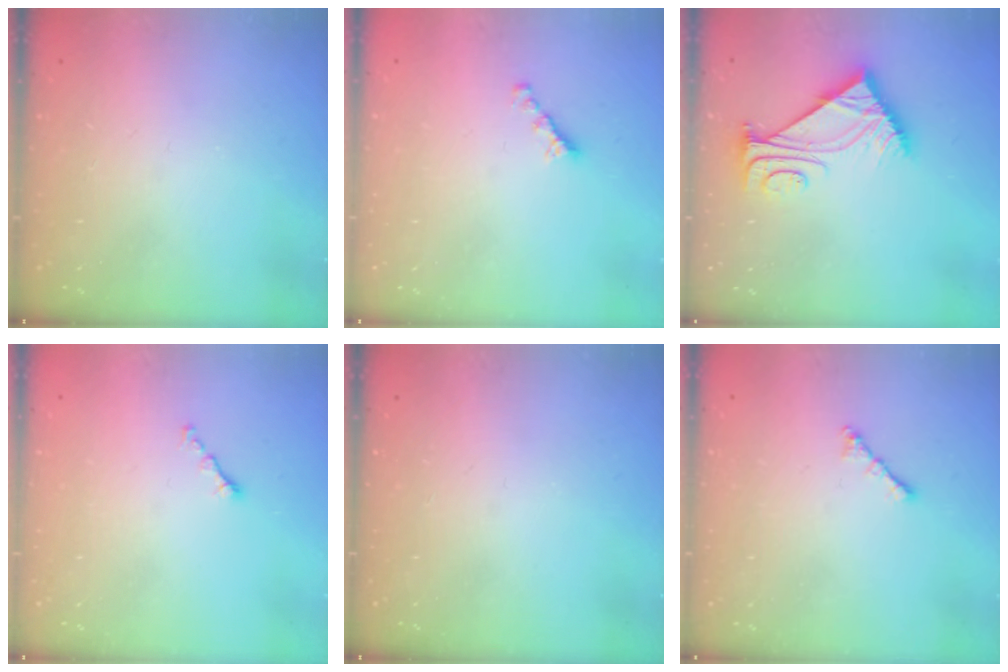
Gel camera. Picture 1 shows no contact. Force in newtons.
{"total": 2.7, "press": 2.6, "slide": 0.8}
{"total": 8.1, "press": 8.0, "slide": 1.0}
{"total": 0.8, "press": 0.6, "slide": 0.4}
{"total": 0.0}
{"total": 2.1, "press": 2.0, "slide": 0.6}